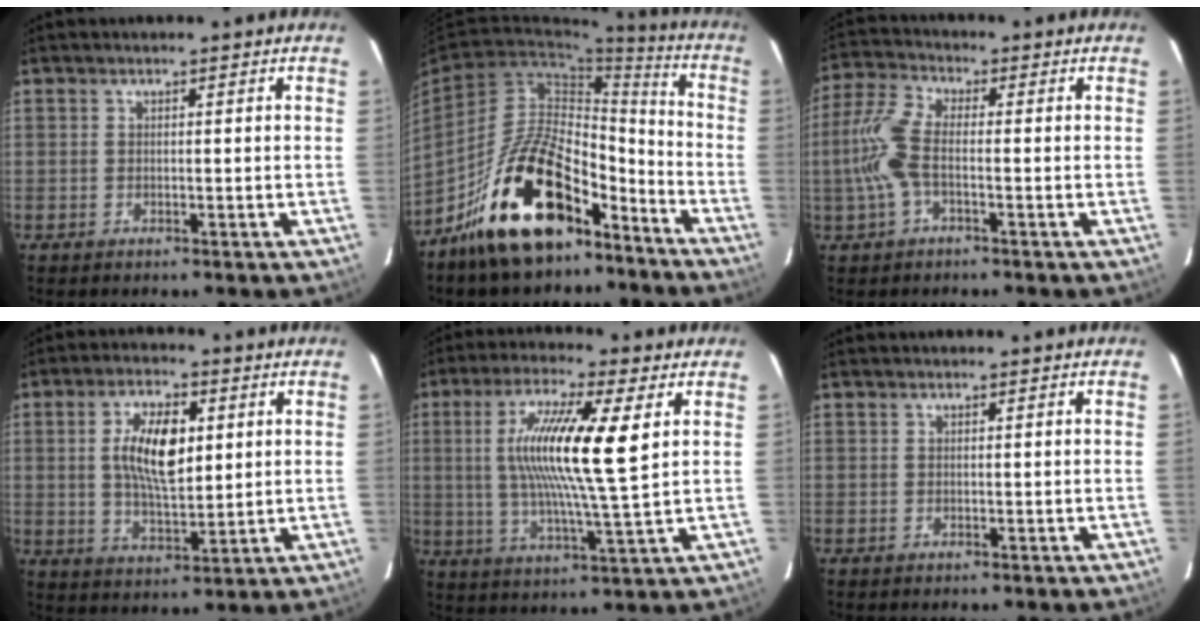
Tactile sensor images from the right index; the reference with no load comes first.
{"total": 20.1, "force": [-13.4, 9.1, 11.9], "torque": [-0.210, 0.031, -0.210]}
{"total": 8.2, "force": [-1.5, 3.1, 7.5], "torque": [-0.179, 0.011, -0.035]}
{"total": 10.7, "force": [2.2, 4.8, 9.3], "torque": [-0.173, 0.006, 0.042]}
{"total": 15.2, "force": [3.6, 1.1, 14.7], "torque": [-0.264, 0.000, 0.061]}
{"total": 0.0}